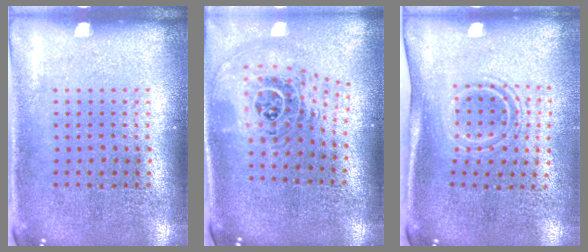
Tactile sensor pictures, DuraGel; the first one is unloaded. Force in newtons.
{"total": 1.7, "press": 1.4, "slide": 0.9}
{"total": 1.6, "press": 1.0, "slide": 1.2}